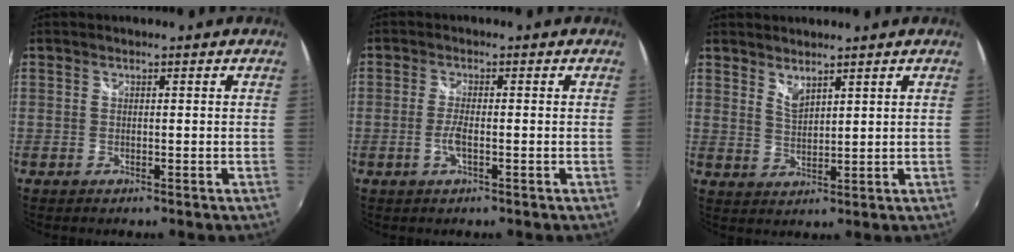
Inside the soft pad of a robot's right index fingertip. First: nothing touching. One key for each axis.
{"total": 2.9, "fx": -1.0, "fy": 0.4, "fz": 2.7, "tx": -0.058, "ty": -0.003, "tz": -0.020}
{"total": 3.1, "fx": 2.7, "fy": 0.6, "fz": 1.4, "tx": -0.023, "ty": -0.003, "tz": 0.047}